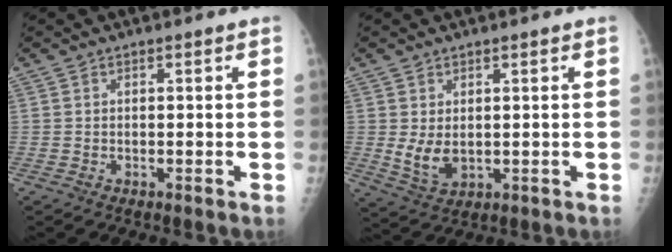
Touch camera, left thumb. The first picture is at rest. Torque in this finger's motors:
{"motor_torque": [0.94, 0.91, 0.50, -0.20, 0.02]}